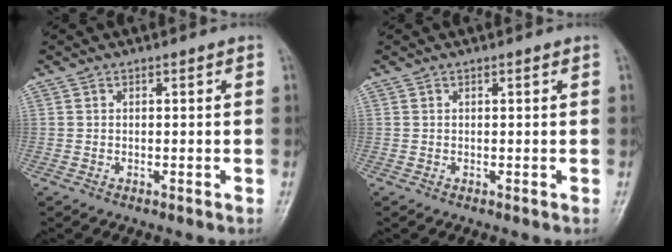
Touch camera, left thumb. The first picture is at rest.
{"total": 0.0}